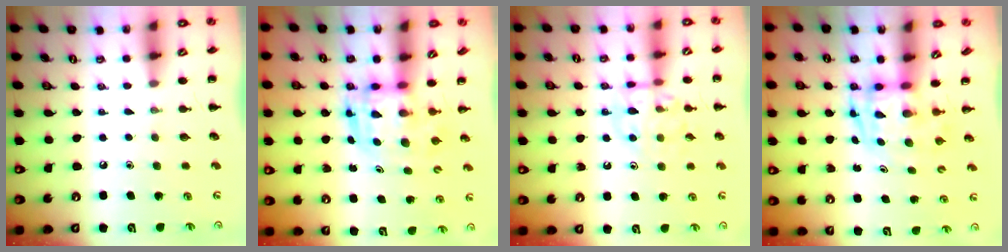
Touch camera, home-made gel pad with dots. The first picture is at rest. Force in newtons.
{"total": 3.6, "press": 3.5, "slide": 0.7}
{"total": 11.9, "press": 11.9, "slide": 1.0}
{"total": 3.4, "press": 3.3, "slide": 0.7}